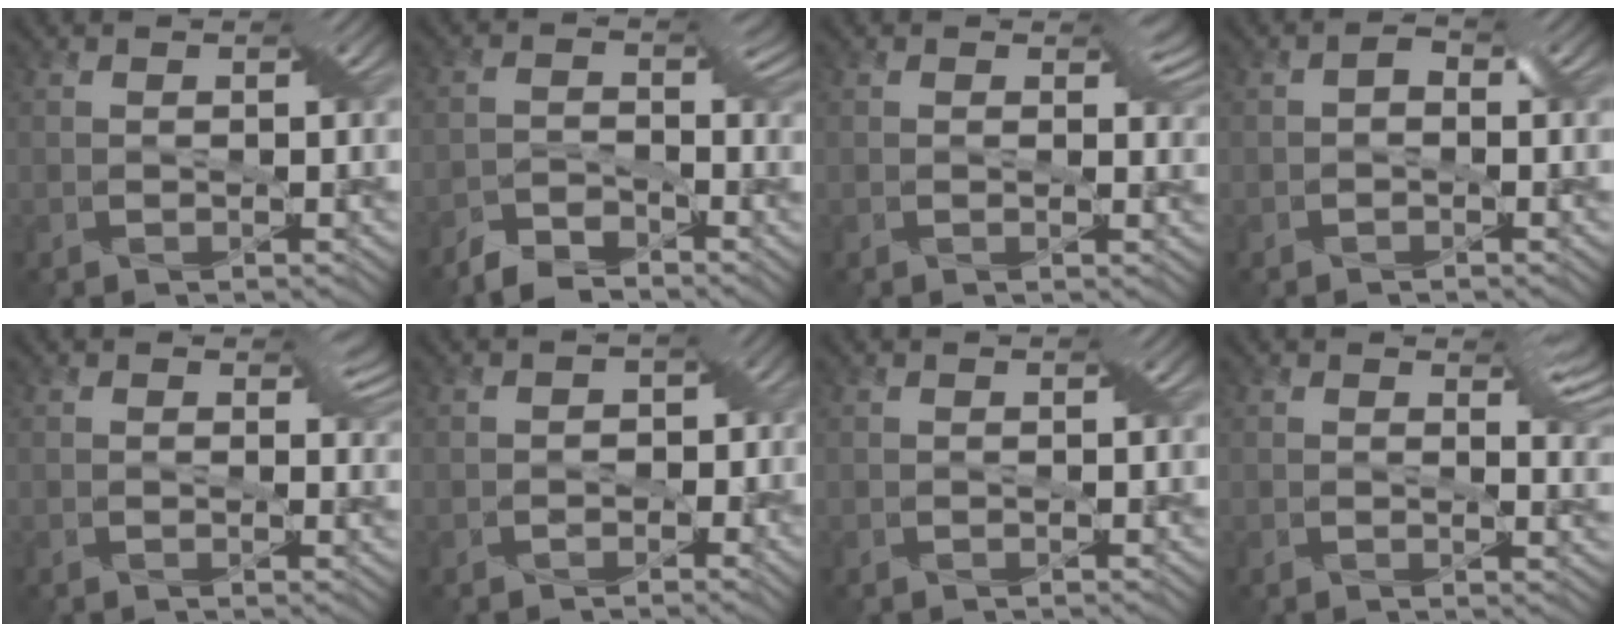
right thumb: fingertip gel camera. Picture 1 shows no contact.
{"total": 4.1, "force": [-3.7, 1.0, 1.3], "torque": [-0.038, -0.005, -0.076]}
{"total": 0.9, "force": [0.8, 0.3, 0.2], "torque": [-0.004, 0.006, 0.008]}
{"total": 0.9, "force": [-0.6, 0.3, 0.5], "torque": [-0.026, -0.001, -0.014]}
{"total": 1.1, "force": [0.9, 0.6, 0.3], "torque": [-0.004, 0.007, 0.004]}
{"total": 3.5, "force": [-1.1, 3.0, 1.4], "torque": [-0.012, 0.000, -0.022]}
{"total": 0.0}
{"total": 2.8, "force": [1.8, 1.0, 1.9], "torque": [-0.035, -0.004, 0.025]}